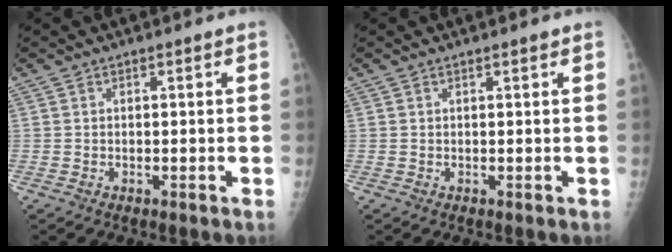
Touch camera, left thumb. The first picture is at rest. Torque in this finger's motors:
{"motor_torque": [0.07, -0.06, 0.07, 0.03, 0.00]}